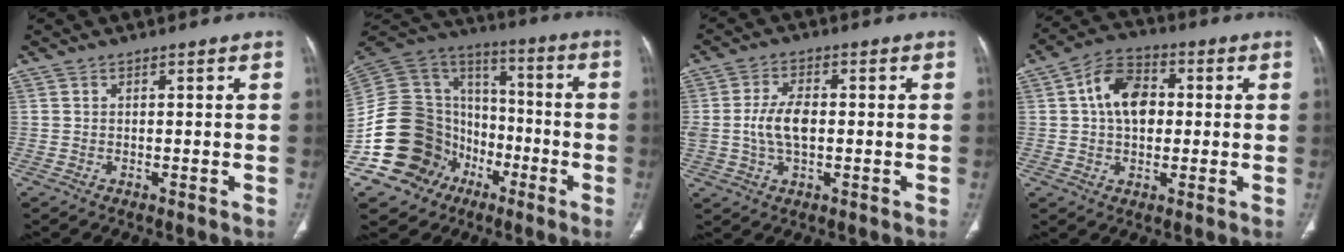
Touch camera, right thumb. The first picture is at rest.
{"total": 25.2, "force": [-8.6, 20.7, 11.4], "torque": [-0.193, 0.101, -0.137]}
{"total": 7.0, "force": [-0.2, 3.8, 5.9], "torque": [-0.119, 0.007, -0.003]}
{"total": 10.4, "force": [1.3, 7.1, 7.5], "torque": [-0.110, 0.018, 0.016]}